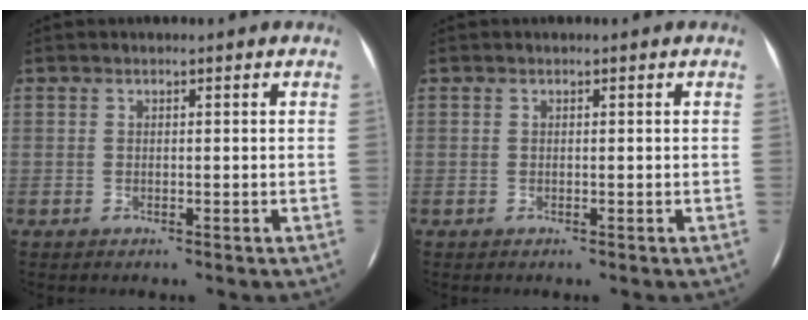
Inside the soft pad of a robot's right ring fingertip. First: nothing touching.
{"total": 0.0}